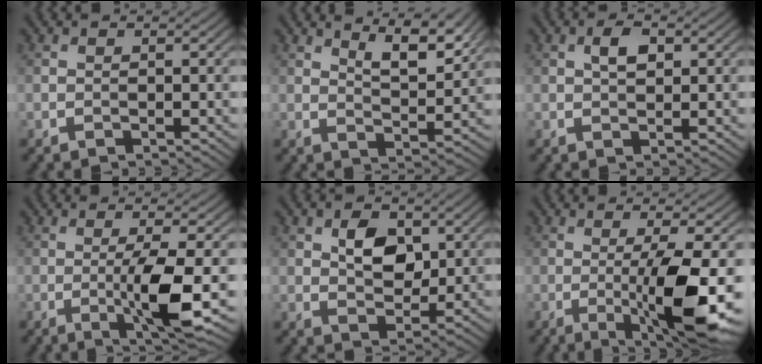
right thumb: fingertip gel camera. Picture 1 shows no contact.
{"total": 7.1, "force": [5.0, 1.9, 4.6], "torque": [-0.075, -0.018, 0.092]}
{"total": 2.6, "force": [0.8, 1.3, 2.1], "torque": [-0.040, 0.003, 0.012]}
{"total": 6.9, "force": [-1.3, 0.7, 6.8], "torque": [-0.126, 0.003, -0.022]}
{"total": 5.5, "force": [1.8, 3.4, 3.8], "torque": [-0.067, -0.002, 0.030]}
{"total": 10.7, "force": [-2.0, 1.7, 10.3], "torque": [-0.161, 0.000, -0.030]}